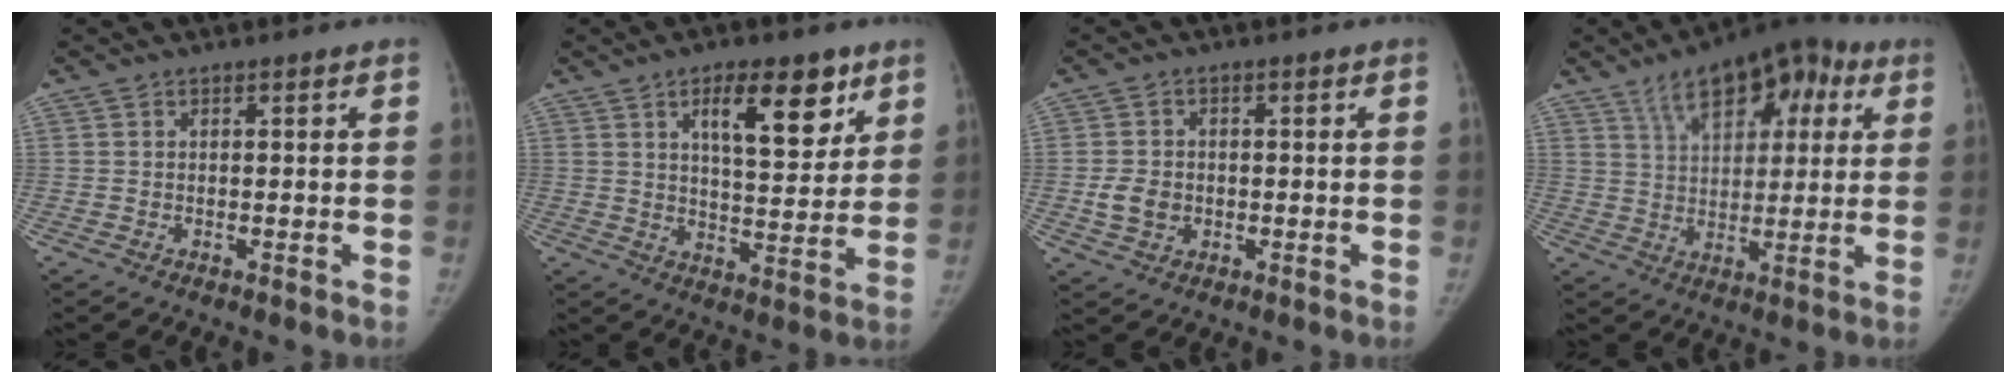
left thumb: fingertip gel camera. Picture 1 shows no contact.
{"total": 12.2, "force": [6.5, 5.1, 9.1], "torque": [-0.106, -0.033, 0.104]}
{"total": 4.7, "force": [-0.8, 3.9, 2.5], "torque": [-0.035, 0.003, -0.010]}
{"total": 15.4, "force": [7.4, 8.3, 10.6], "torque": [-0.113, -0.005, 0.113]}